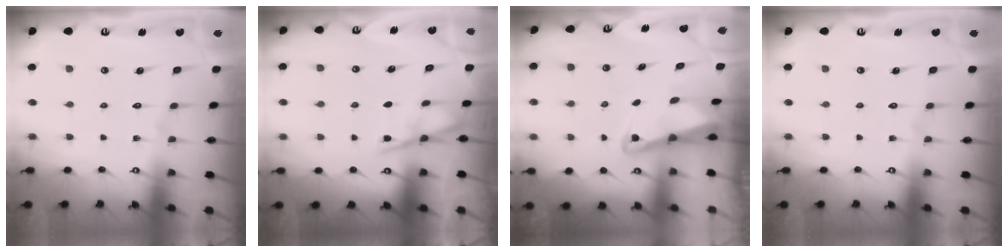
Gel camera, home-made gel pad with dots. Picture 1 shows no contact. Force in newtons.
{"total": 5.2, "press": 5.2, "slide": 0.6}
{"total": 2.6, "press": 2.6, "slide": 0.5}
{"total": 0.0}